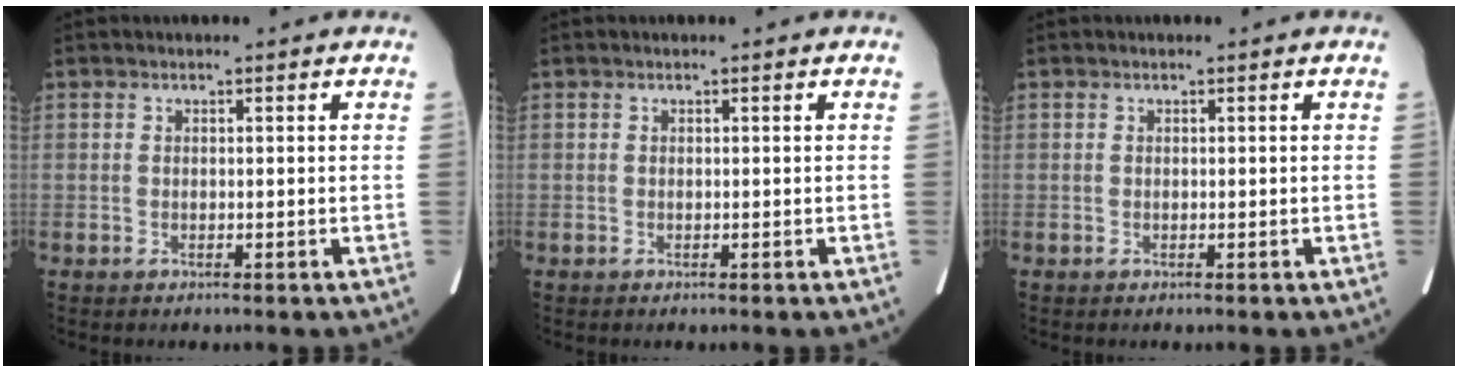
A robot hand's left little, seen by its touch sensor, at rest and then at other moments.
{"total": 0.0}
{"total": 0.0}